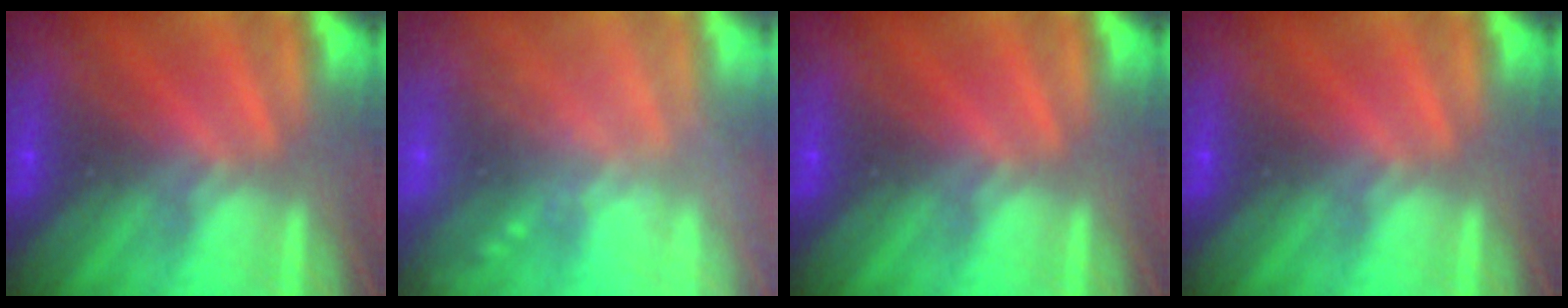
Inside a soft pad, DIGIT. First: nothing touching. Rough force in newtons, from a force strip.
{"total": 2.4}
{"total": 0.0}
{"total": 0.0}